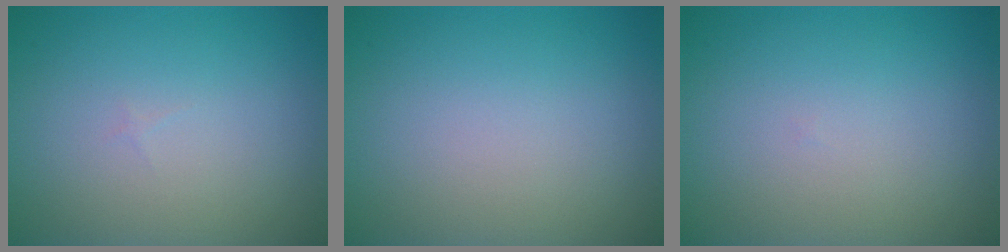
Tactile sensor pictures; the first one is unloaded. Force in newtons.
{"total": 0.0}
{"total": 0.0}